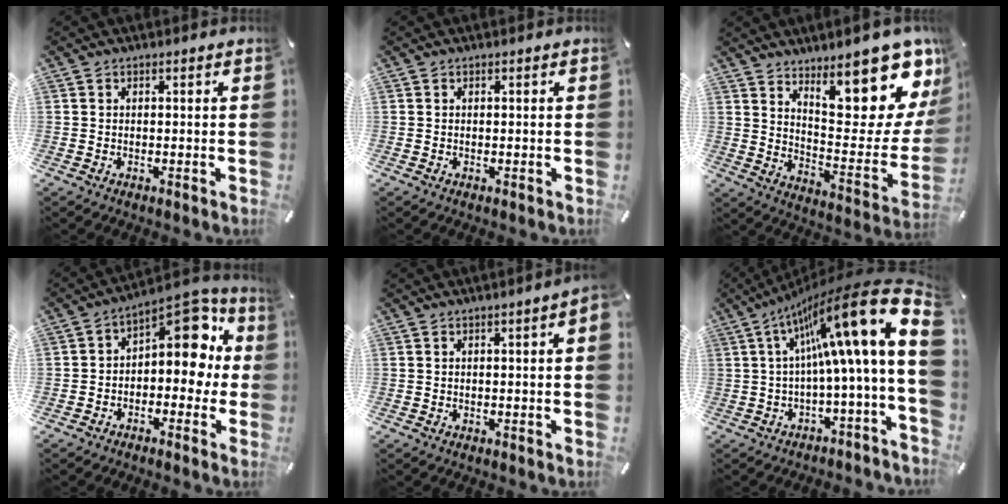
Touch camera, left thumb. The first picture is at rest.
{"total": 0.0}
{"total": 21.3, "force": [14.4, 8.1, 13.5], "torque": [-0.160, -0.117, 0.239]}
{"total": 12.7, "force": [3.8, 7.8, 9.2], "torque": [-0.104, -0.041, 0.065]}
{"total": 2.6, "force": [0.6, 0.1, 2.6], "torque": [-0.046, -0.001, 0.010]}
{"total": 24.6, "force": [9.2, 4.4, 22.4], "torque": [-0.356, -0.078, 0.145]}